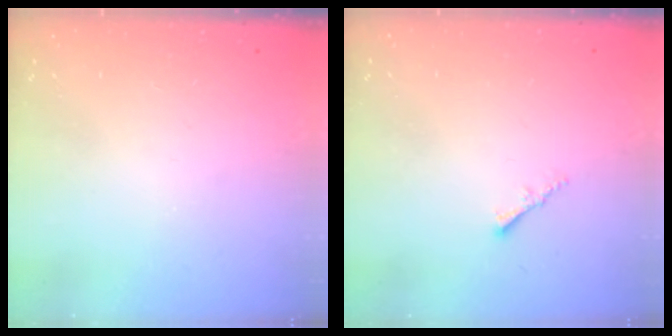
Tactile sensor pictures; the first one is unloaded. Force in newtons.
{"total": 1.2, "press": 1.1, "slide": 0.4}